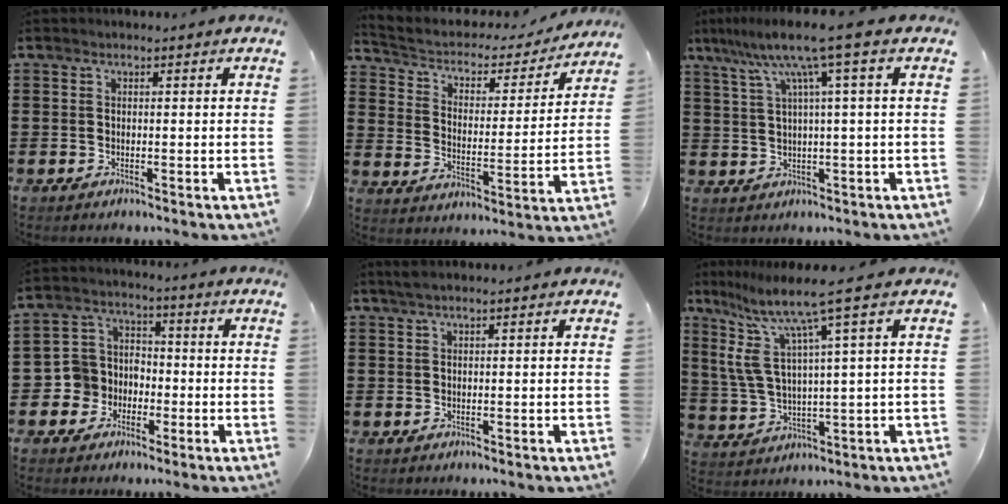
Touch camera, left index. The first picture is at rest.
{"total": 3.1, "force": [2.3, 1.8, 1.1], "torque": [-0.039, -0.018, 0.028]}
{"total": 8.5, "force": [3.7, -0.4, 7.7], "torque": [-0.156, -0.008, 0.057]}
{"total": 6.0, "force": [-2.2, 5.5, 0.6], "torque": [-0.053, 0.004, -0.051]}
{"total": 1.1, "force": [0.8, 0.0, 0.7], "torque": [-0.015, 0.001, 0.014]}
{"total": 9.4, "force": [5.3, 0.6, 7.7], "torque": [-0.194, -0.035, 0.078]}